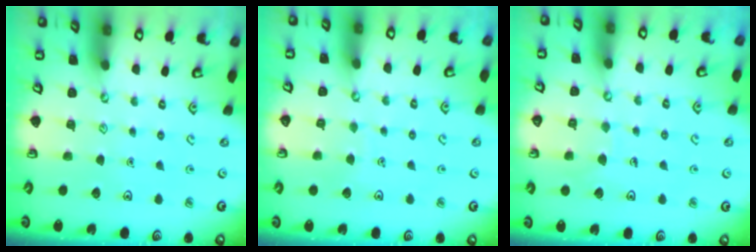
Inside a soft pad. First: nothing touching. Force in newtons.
{"total": 2.8, "press": 2.8, "slide": 0.1}
{"total": 5.1, "press": 5.1, "slide": 0.3}